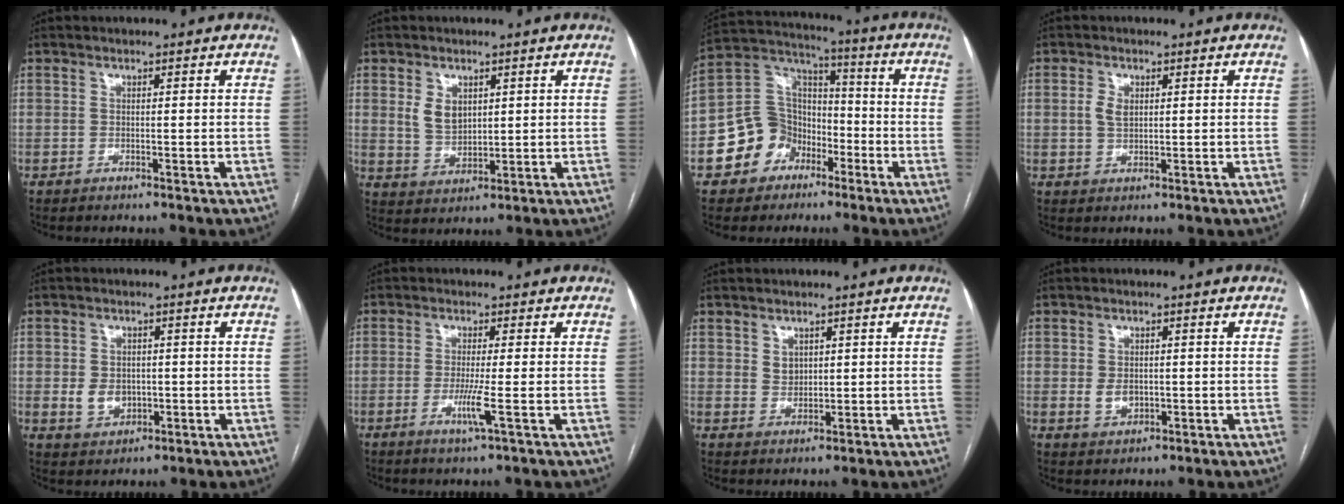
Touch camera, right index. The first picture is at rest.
{"total": 4.6, "force": [1.7, 3.1, 2.9], "torque": [-0.059, 0.002, 0.041]}
{"total": 11.2, "force": [-4.9, 9.5, 3.2], "torque": [-0.069, 0.044, -0.085]}
{"total": 2.6, "force": [0.6, 1.6, 2.0], "torque": [-0.041, 0.003, 0.012]}
{"total": 4.6, "force": [-0.5, 3.7, 2.7], "torque": [-0.045, 0.004, 0.004]}
{"total": 3.8, "force": [-1.2, -0.6, 3.6], "torque": [-0.076, -0.011, -0.025]}
{"total": 2.2, "force": [0.9, 1.7, 1.0], "torque": [-0.020, -0.001, 0.021]}
{"total": 3.1, "force": [-0.3, 2.2, 2.2], "torque": [-0.039, 0.000, 0.004]}